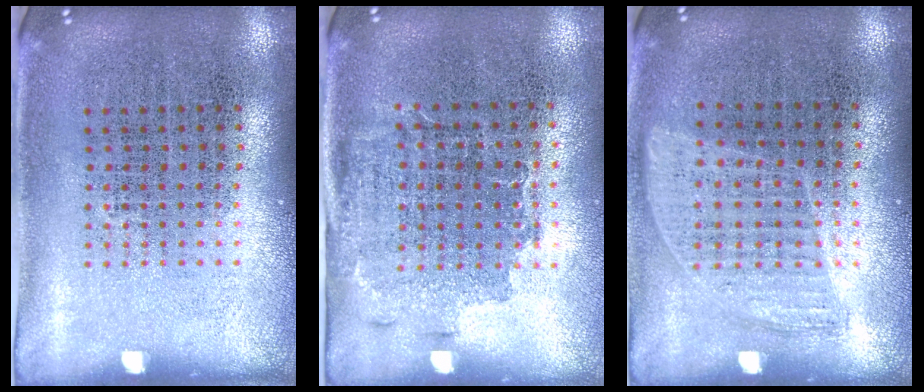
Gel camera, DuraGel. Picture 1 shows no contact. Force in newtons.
{"total": 1.5, "press": 1.2, "slide": 0.9}
{"total": 0.9, "press": 0.8, "slide": 0.5}